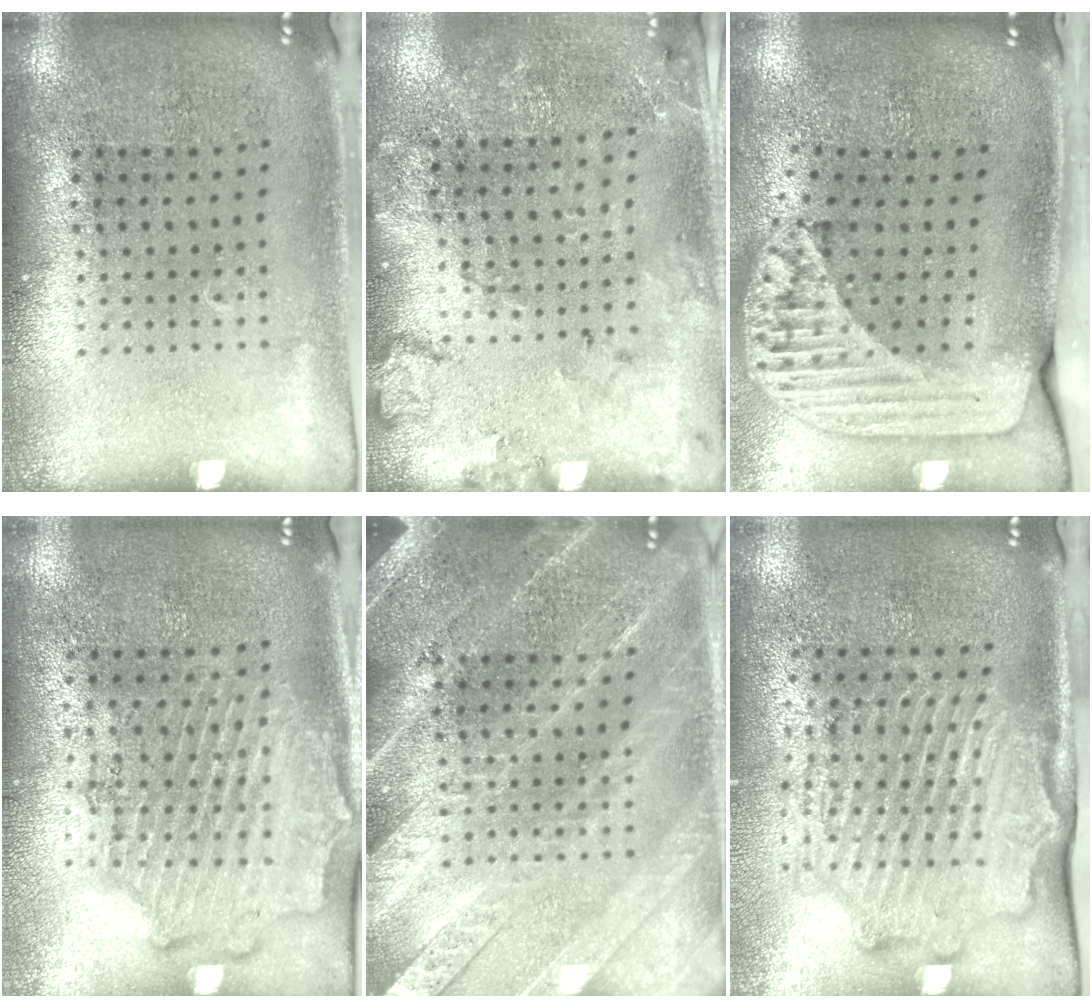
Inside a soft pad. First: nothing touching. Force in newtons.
{"total": 1.7, "press": 1.6, "slide": 0.5}
{"total": 2.3, "press": 1.7, "slide": 1.5}
{"total": 1.9, "press": 1.7, "slide": 0.8}
{"total": 3.1, "press": 3.1, "slide": 0.4}
{"total": 2.2, "press": 2.2, "slide": 0.2}